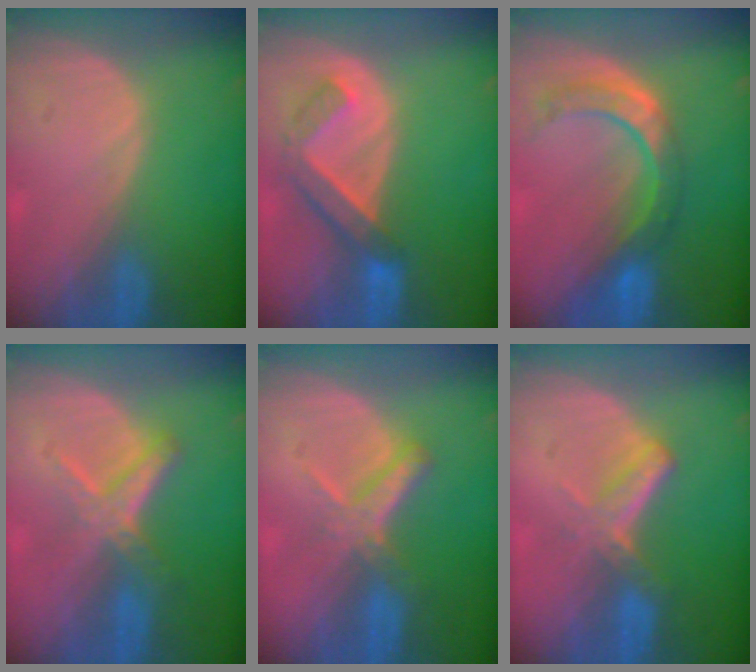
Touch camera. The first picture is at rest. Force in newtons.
{"total": 5.6, "press": 5.6, "slide": 0.3}
{"total": 8.4, "press": 7.2, "slide": 4.4}
{"total": 5.8, "press": 5.4, "slide": 1.9}
{"total": 5.5, "press": 5.1, "slide": 2.2}
{"total": 5.6, "press": 4.8, "slide": 2.8}